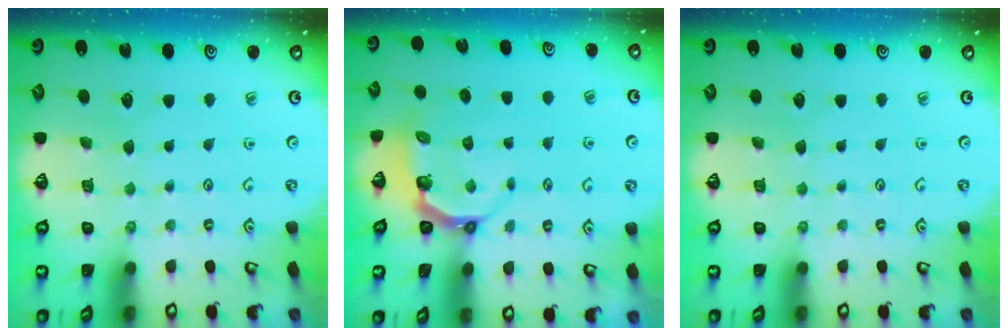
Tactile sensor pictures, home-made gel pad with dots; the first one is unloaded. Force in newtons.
{"total": 5.0, "press": 4.1, "slide": 2.9}
{"total": 0.0}